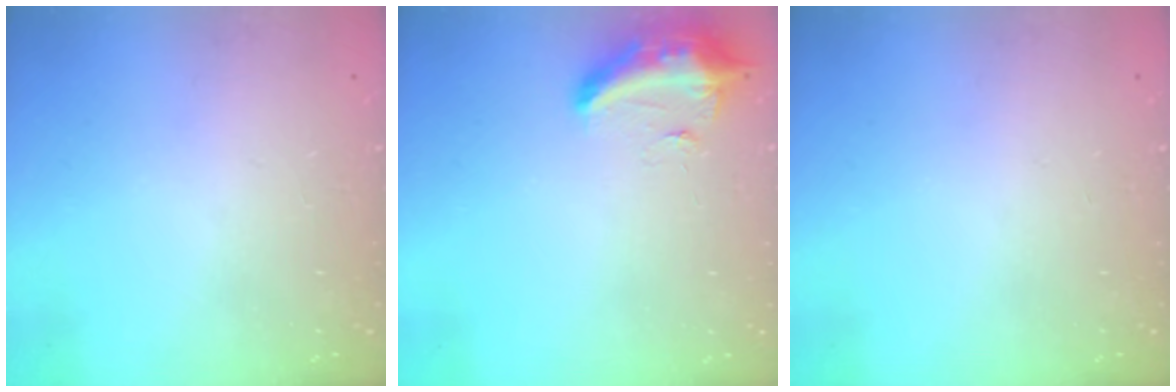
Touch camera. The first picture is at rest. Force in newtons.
{"total": 9.4, "press": 9.1, "slide": 2.2}
{"total": 0.0}